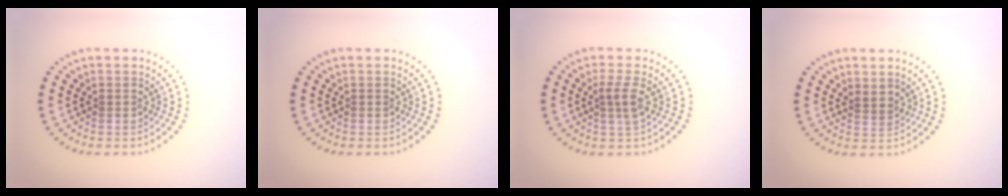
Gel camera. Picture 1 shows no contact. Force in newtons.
{"total": 0.0}
{"total": 1.9, "press": 1.6, "slide": 1.1}
{"total": 0.8, "press": 0.6, "slide": 0.5}